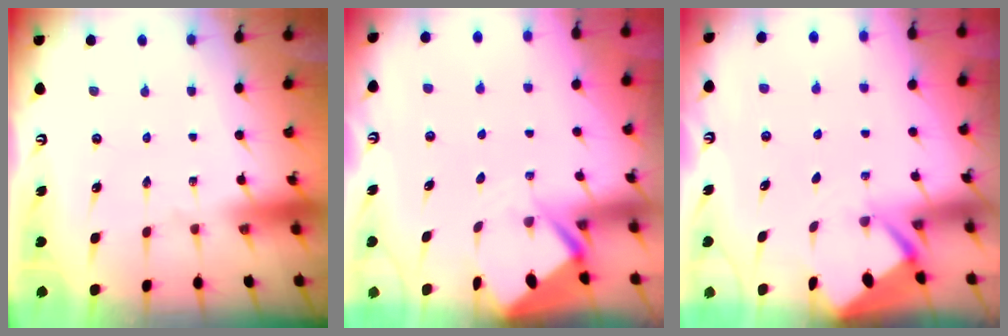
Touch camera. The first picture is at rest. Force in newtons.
{"total": 3.7, "press": 3.7, "slide": 0.3}
{"total": 2.6, "press": 2.6, "slide": 0.0}